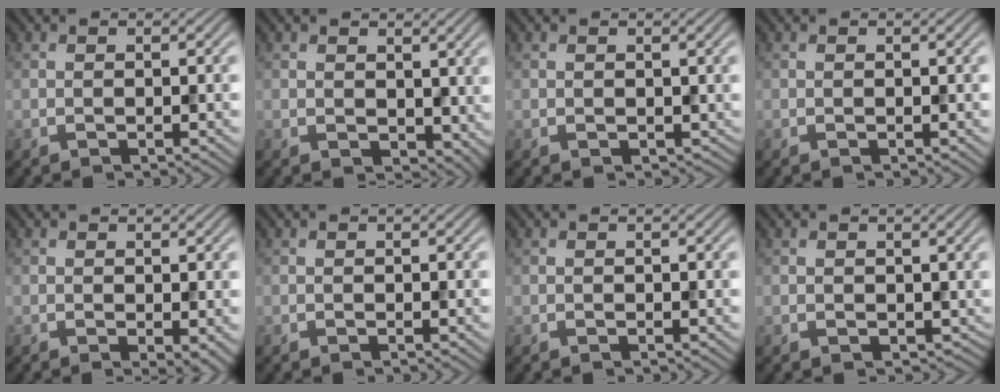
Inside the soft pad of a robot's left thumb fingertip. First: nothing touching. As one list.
[{"total": 3.6, "force": [1.3, 2.5, 2.2], "torque": [-0.046, -0.011, 0.028]}, {"total": 0.9, "force": [0.4, 0.7, 0.2], "torque": [-0.008, -0.005, 0.009]}, {"total": 0.0}, {"total": 1.9, "force": [-0.2, 0.8, 1.7], "torque": [-0.025, -0.009, 0.000]}, {"total": 0.0}, {"total": 0.0}, {"total": 1.7, "force": [0.6, 1.4, 0.7], "torque": [-0.019, -0.009, 0.011]}]